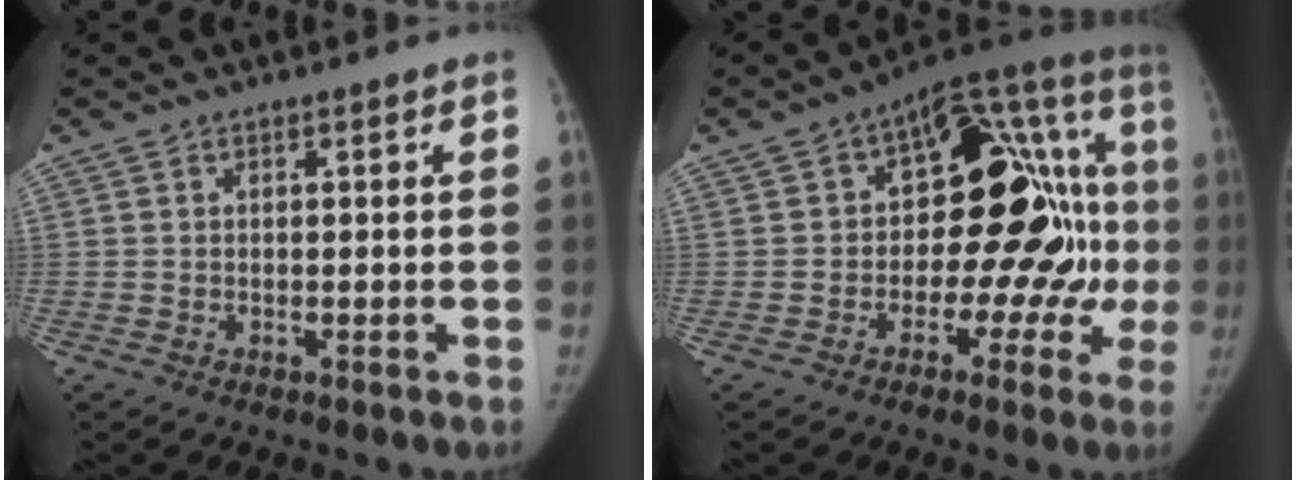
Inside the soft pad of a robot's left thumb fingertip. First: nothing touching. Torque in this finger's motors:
{"motor_torque": [0.46, 0.46, -0.04, 0.09, 0.05]}